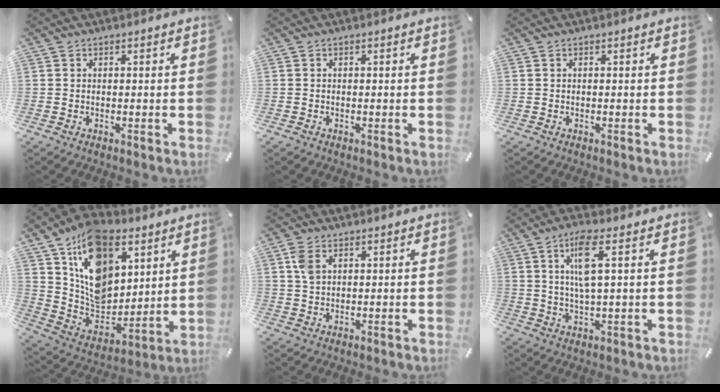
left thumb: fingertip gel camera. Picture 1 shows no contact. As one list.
[{"total": 0.0}, {"total": 0.0}, {"total": 17.4, "force": [8.5, 12.1, 9.3], "torque": [-0.167, -0.050, 0.161]}, {"total": 4.4, "force": [1.8, 2.9, 2.7], "torque": [-0.062, 0.005, 0.034]}, {"total": 7.8, "force": [2.5, 1.6, 7.2], "torque": [-0.145, -0.003, 0.036]}]